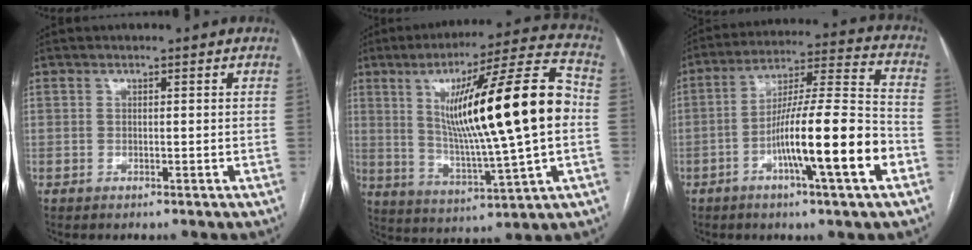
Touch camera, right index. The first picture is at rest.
{"total": 22.1, "force": [2.2, 1.1, 21.9], "torque": [-0.354, 0.010, 0.029]}
{"total": 16.3, "force": [-5.9, 0.3, 15.2], "torque": [-0.254, 0.003, -0.099]}